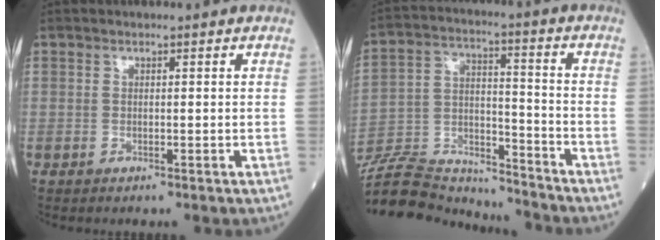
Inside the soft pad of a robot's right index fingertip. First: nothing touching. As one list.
[{"total": 17.2, "force": [-16.8, 2.8, 2.9], "torque": [-0.068, 0.026, -0.280]}]